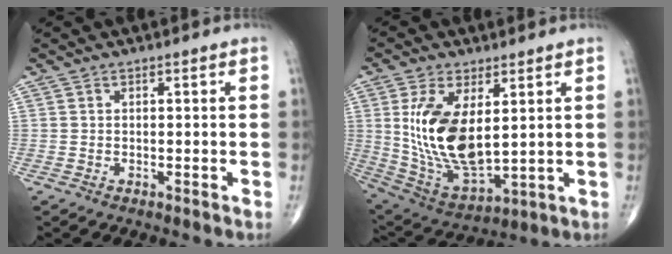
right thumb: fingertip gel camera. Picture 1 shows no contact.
{"total": 16.6, "force": [3.1, 8.2, 14.1], "torque": [-0.264, -0.022, 0.078]}